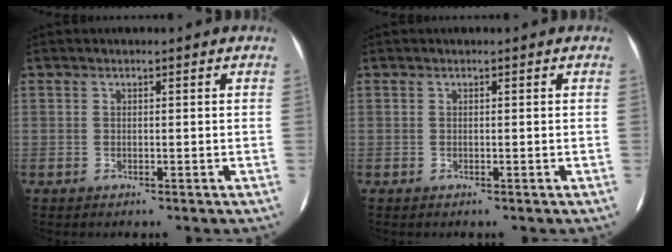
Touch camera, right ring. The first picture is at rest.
{"total": 0.0}